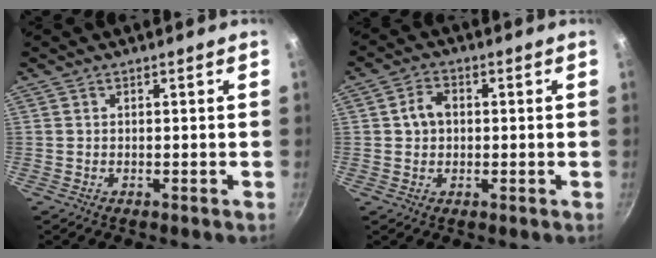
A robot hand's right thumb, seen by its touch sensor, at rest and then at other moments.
{"total": 4.5, "force": [0.4, 3.5, 2.8], "torque": [-0.041, 0.012, 0.005]}